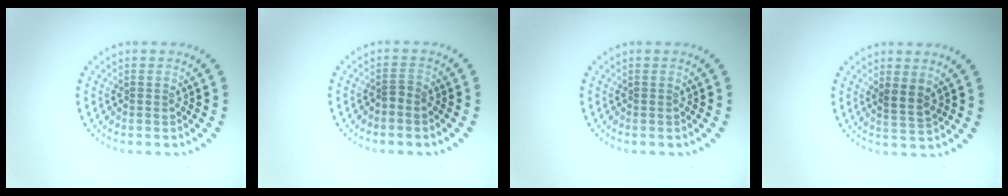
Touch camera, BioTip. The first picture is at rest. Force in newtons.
{"total": 0.6, "press": 0.4, "slide": 0.5}
{"total": 0.0}
{"total": 1.9, "press": 1.4, "slide": 1.3}